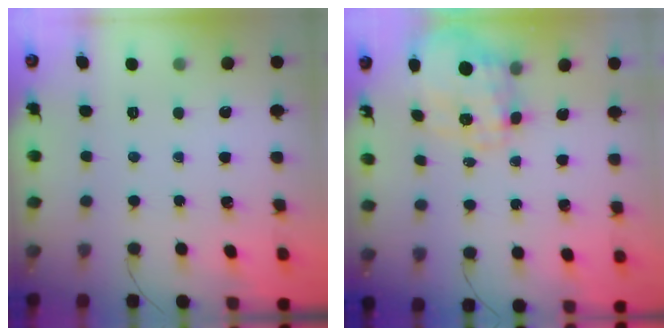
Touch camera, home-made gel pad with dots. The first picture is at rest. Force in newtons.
{"total": 10.0, "press": 10.0, "slide": 1.3}